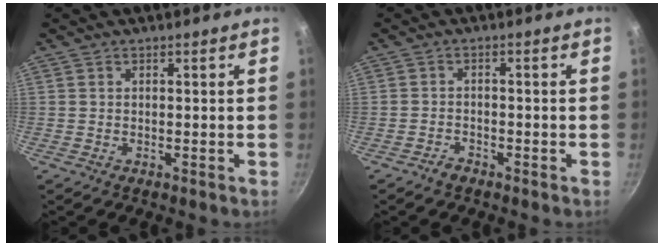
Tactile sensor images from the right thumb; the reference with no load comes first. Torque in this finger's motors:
{"motor_torque": [-0.20, 0.09, -0.27, 0.13, 0.02]}